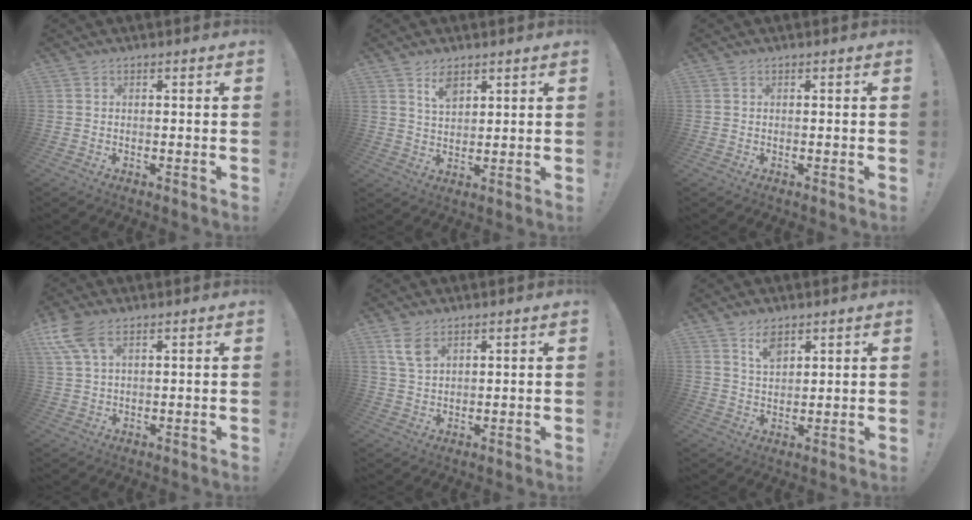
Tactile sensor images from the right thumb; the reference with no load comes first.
{"total": 5.6, "force": [3.7, 2.7, 3.2], "torque": [-0.051, -0.019, 0.066]}
{"total": 0.0}
{"total": 8.4, "force": [4.7, 3.6, 6.0], "torque": [-0.119, -0.013, 0.092]}
{"total": 6.0, "force": [3.5, 3.3, 3.7], "torque": [-0.058, -0.016, 0.066]}
{"total": 6.2, "force": [4.3, 3.0, 3.3], "torque": [-0.054, -0.021, 0.076]}